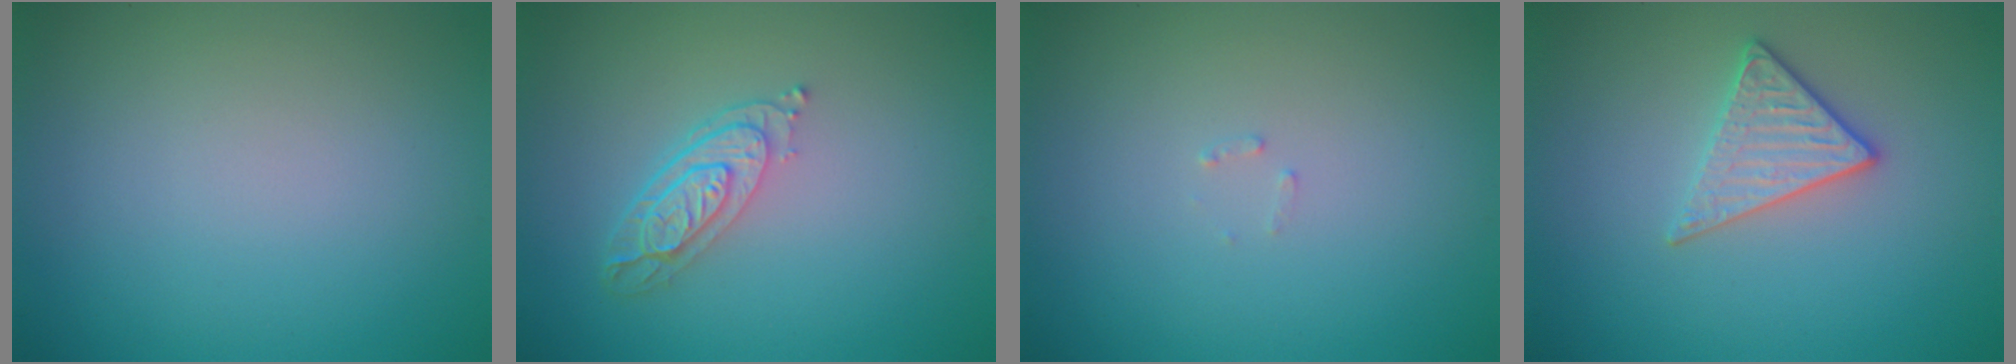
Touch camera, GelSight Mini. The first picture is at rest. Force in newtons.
{"total": 3.6, "press": 2.7, "slide": 2.4}
{"total": 0.6, "press": 0.6, "slide": 0.1}
{"total": 2.7, "press": 2.5, "slide": 1.1}